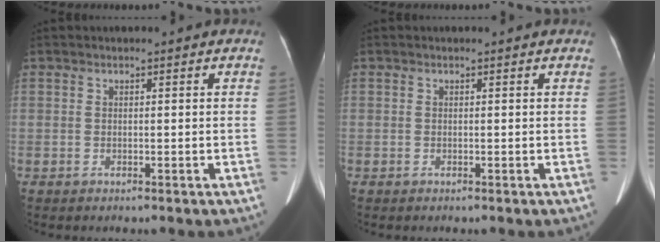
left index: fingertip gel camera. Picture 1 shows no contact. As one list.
[{"total": 0.0}]